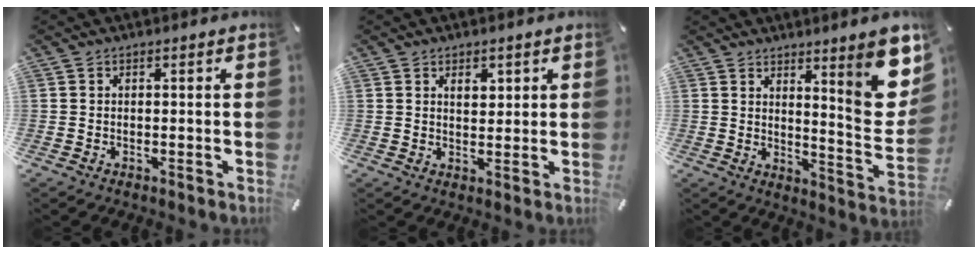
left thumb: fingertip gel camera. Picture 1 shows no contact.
{"total": 3.0, "force": [1.5, 2.0, 1.6], "torque": [-0.002, -0.010, 0.020]}
{"total": 13.1, "force": [7.4, 3.0, 10.3], "torque": [-0.124, -0.076, 0.122]}